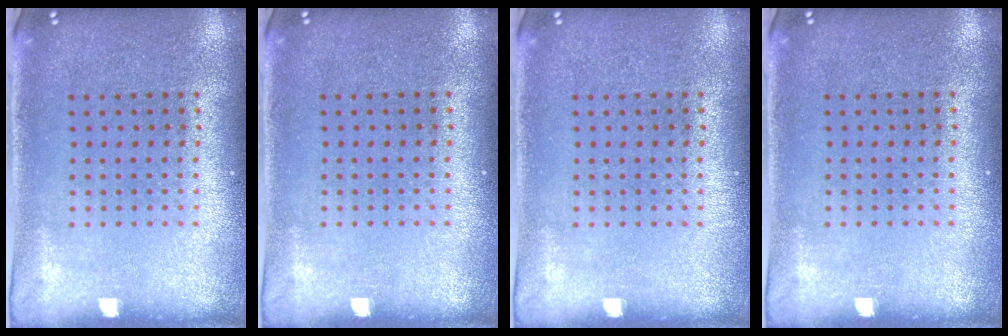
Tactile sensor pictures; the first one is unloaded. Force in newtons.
{"total": 0.0}
{"total": 0.0}
{"total": 0.0}